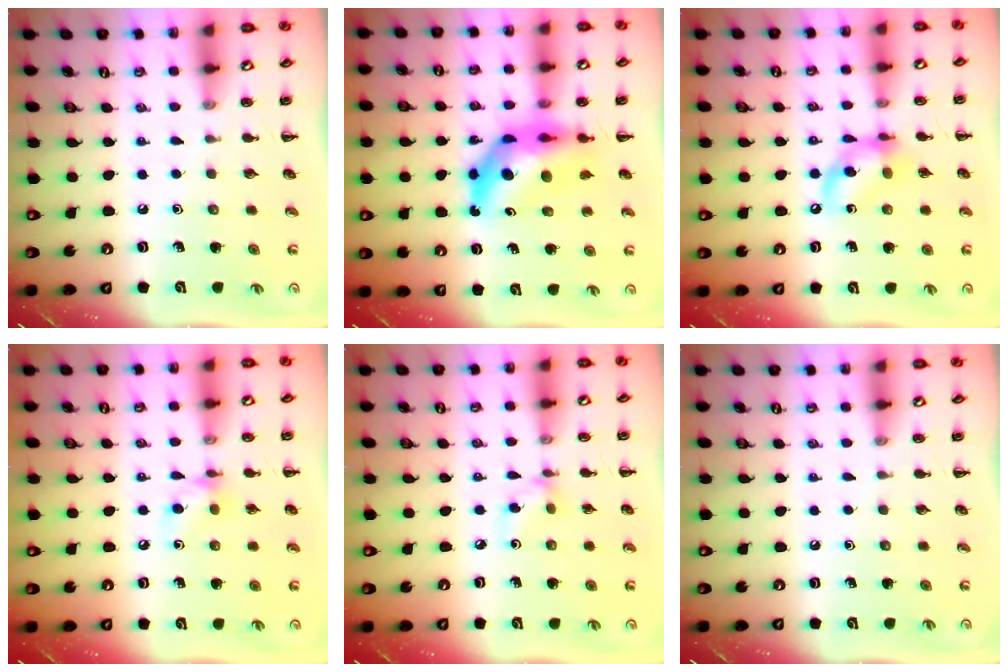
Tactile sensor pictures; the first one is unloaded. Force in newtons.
{"total": 12.1, "press": 11.5, "slide": 3.9}
{"total": 11.8, "press": 11.6, "slide": 2.4}
{"total": 5.8, "press": 5.7, "slide": 0.6}
{"total": 3.8, "press": 3.7, "slide": 0.9}
{"total": 0.0}